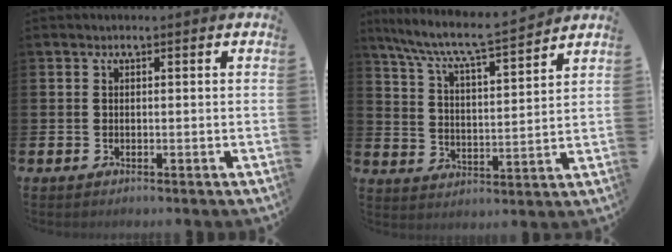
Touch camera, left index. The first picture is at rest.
{"total": 7.9, "force": [7.3, 0.4, 3.0], "torque": [-0.091, -0.054, 0.123]}